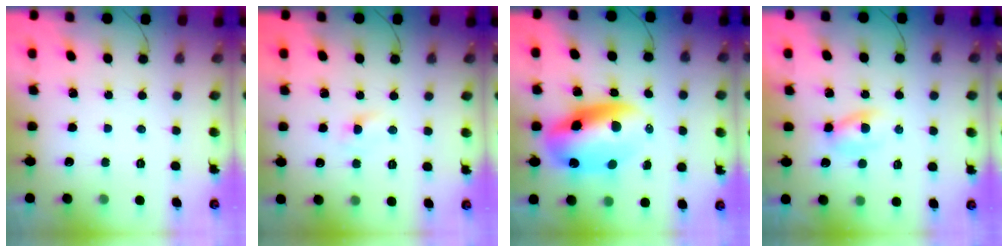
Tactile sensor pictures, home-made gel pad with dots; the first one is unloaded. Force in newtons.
{"total": 4.2, "press": 4.0, "slide": 1.3}
{"total": 12.7, "press": 12.2, "slide": 3.4}
{"total": 2.3, "press": 2.2, "slide": 0.8}